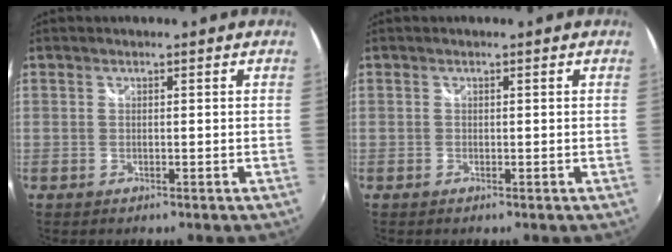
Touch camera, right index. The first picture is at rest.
{"total": 0.0}